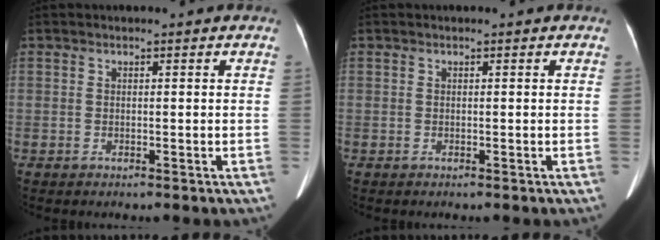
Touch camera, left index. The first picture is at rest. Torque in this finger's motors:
{"motor_torque": [0.10, 0.05, 0.04, 0.01]}